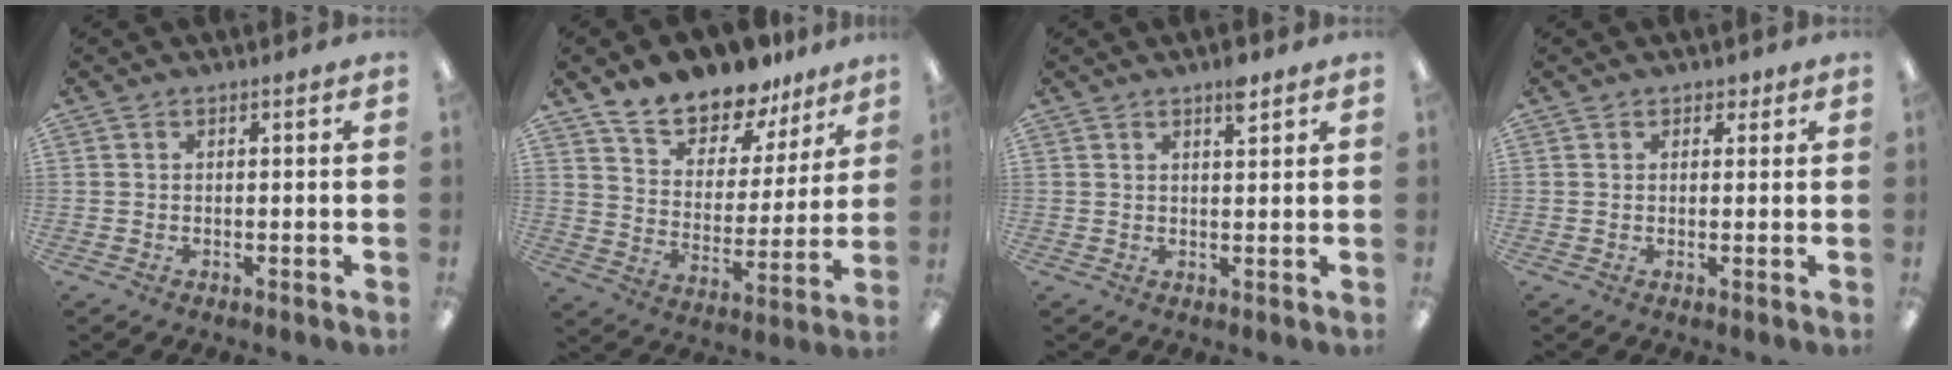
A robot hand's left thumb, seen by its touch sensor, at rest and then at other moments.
{"total": 13.9, "force": [12.5, 5.1, 3.1], "torque": [-0.071, -0.098, 0.230]}
{"total": 4.0, "force": [2.8, 1.1, 2.6], "torque": [-0.034, -0.009, 0.043]}
{"total": 1.8, "force": [1.2, 1.3, 0.4], "torque": [0.008, -0.002, 0.018]}